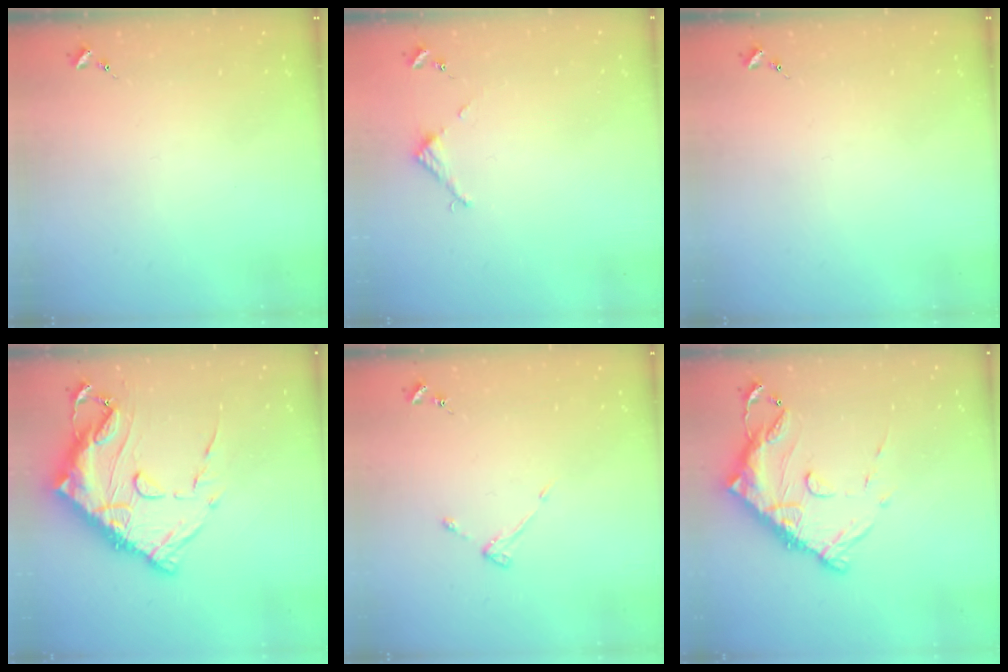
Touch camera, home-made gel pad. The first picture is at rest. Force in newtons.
{"total": 2.7, "press": 2.7, "slide": 0.2}
{"total": 0.0}
{"total": 20.5, "press": 20.4, "slide": 2.3}
{"total": 2.8, "press": 2.8, "slide": 0.3}
{"total": 15.0, "press": 14.9, "slide": 1.7}